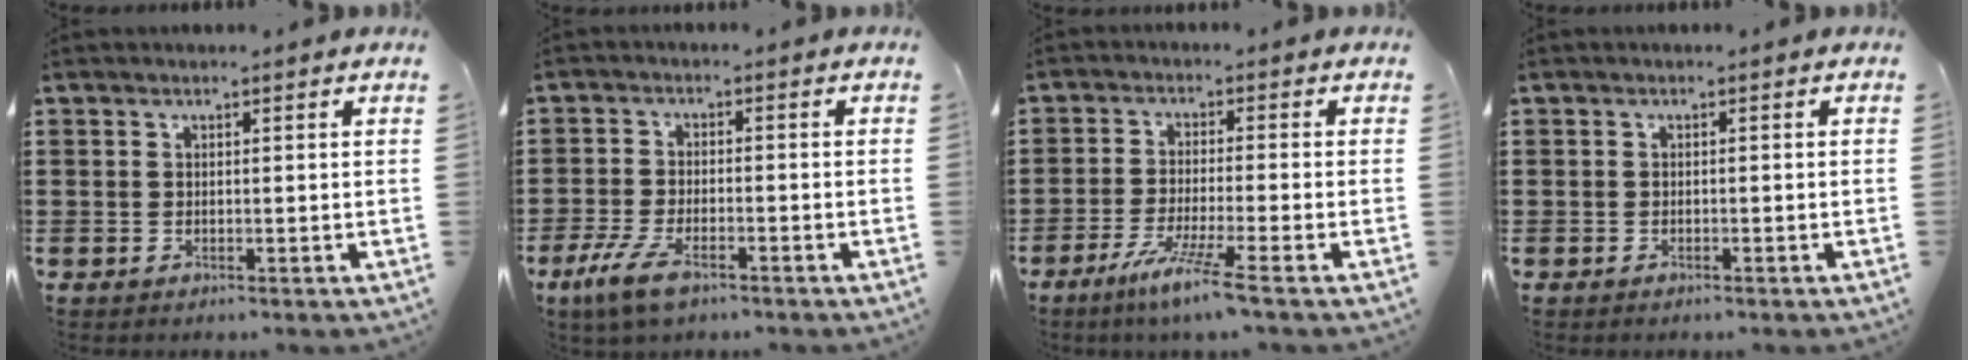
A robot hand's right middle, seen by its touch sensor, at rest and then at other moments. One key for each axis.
{"total": 6.0, "fx": -3.7, "fy": 2.2, "fz": 4.1, "tx": -0.101, "ty": -0.007, "tz": -0.072}
{"total": 5.9, "fx": -4.3, "fy": -0.6, "fz": 4.0, "tx": -0.084, "ty": -0.021, "tz": -0.078}
{"total": 0.5, "fx": -0.5, "fy": 0.1, "fz": 0.2, "tx": -0.005, "ty": -0.003, "tz": -0.009}